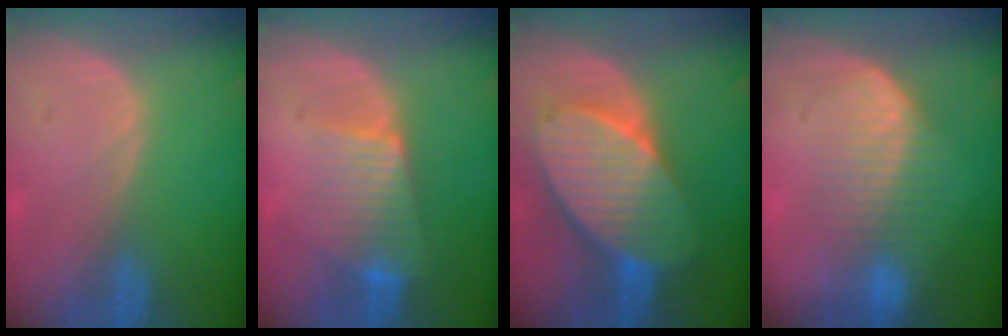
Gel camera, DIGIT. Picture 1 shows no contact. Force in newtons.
{"total": 6.9, "press": 6.2, "slide": 2.9}
{"total": 10.8, "press": 10.8, "slide": 0.6}
{"total": 6.8, "press": 6.7, "slide": 1.4}